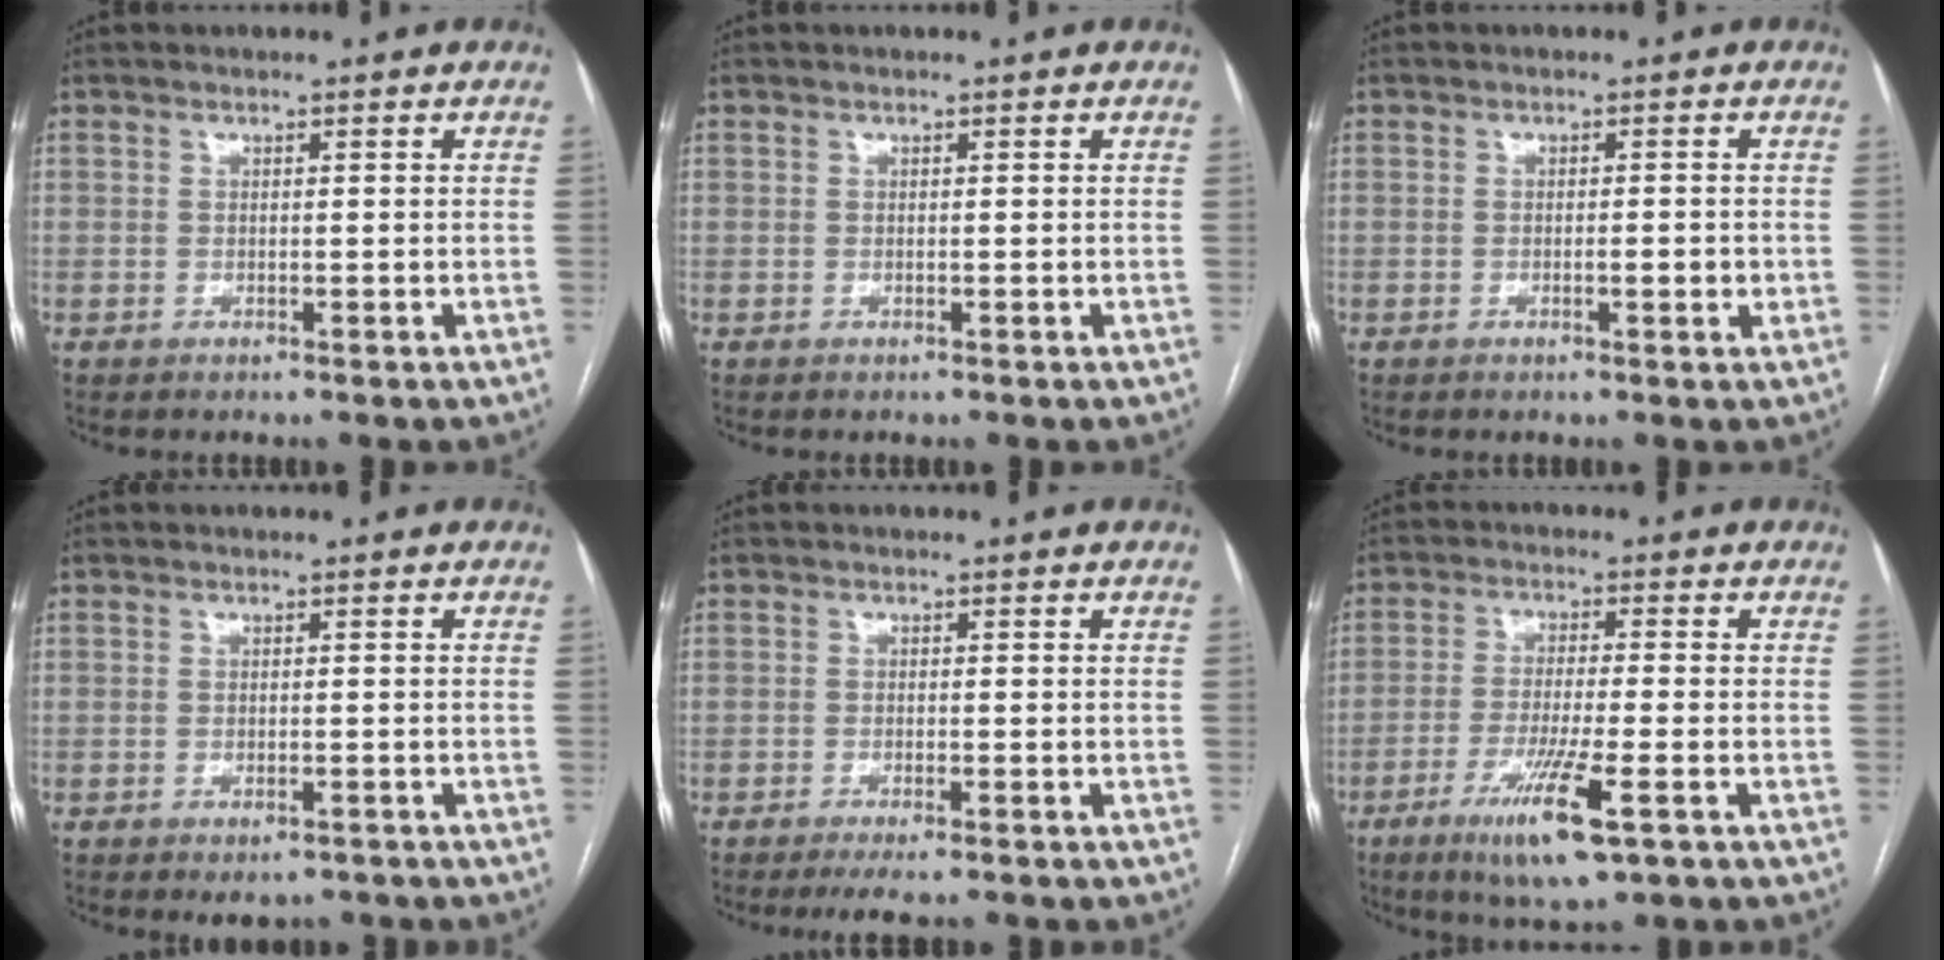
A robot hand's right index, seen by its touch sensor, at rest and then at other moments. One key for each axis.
{"total": 0.0}
{"total": 1.9, "fx": -0.4, "fy": 0.5, "fz": 1.7, "tx": -0.027, "ty": 0.000, "tz": -0.004}
{"total": 2.8, "fx": -2.1, "fy": 1.2, "fz": 1.5, "tx": -0.013, "ty": -0.002, "tz": -0.021}
{"total": 4.4, "fx": -3.5, "fy": 0.4, "fz": 2.6, "tx": -0.032, "ty": -0.007, "tz": -0.051}
{"total": 9.7, "fx": -4.8, "fy": 0.5, "fz": 8.4, "tx": -0.156, "ty": -0.026, "tz": -0.080}